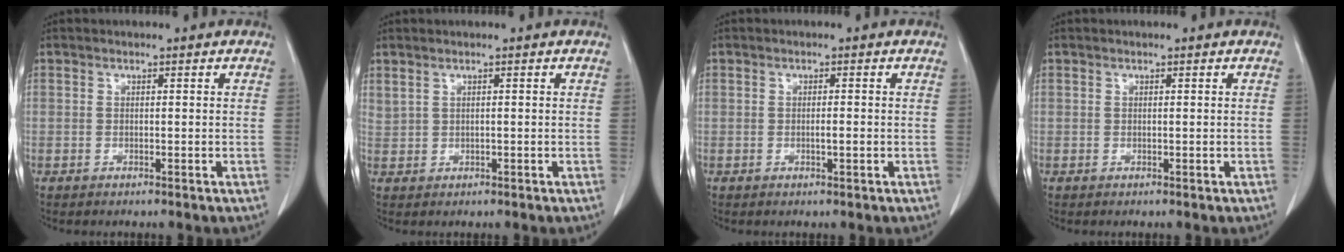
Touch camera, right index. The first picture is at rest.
{"total": 1.1, "force": [0.8, 0.4, 0.7], "torque": [-0.022, 0.008, 0.024]}
{"total": 1.1, "force": [-0.2, 0.1, 1.1], "torque": [-0.021, -0.001, -0.001]}
{"total": 0.0}